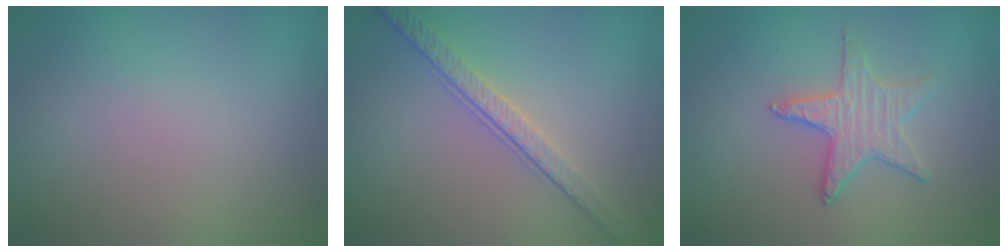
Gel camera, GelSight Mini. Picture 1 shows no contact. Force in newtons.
{"total": 3.8, "press": 3.0, "slide": 2.4}
{"total": 2.8, "press": 2.7, "slide": 0.7}